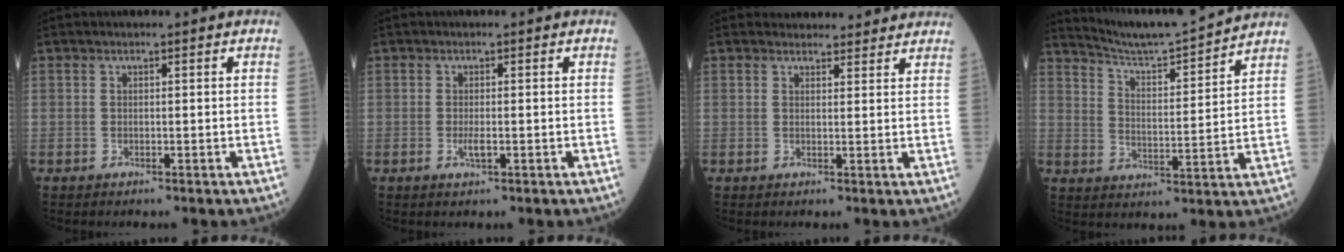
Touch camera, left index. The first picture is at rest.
{"total": 1.6, "force": [-0.5, 0.4, 1.5], "torque": [-0.033, -0.002, -0.007]}
{"total": 6.1, "force": [5.9, 1.7, 0.7], "torque": [0.000, 0.011, 0.062]}
{"total": 12.0, "force": [11.7, -1.4, 2.4], "torque": [-0.056, -0.005, 0.189]}